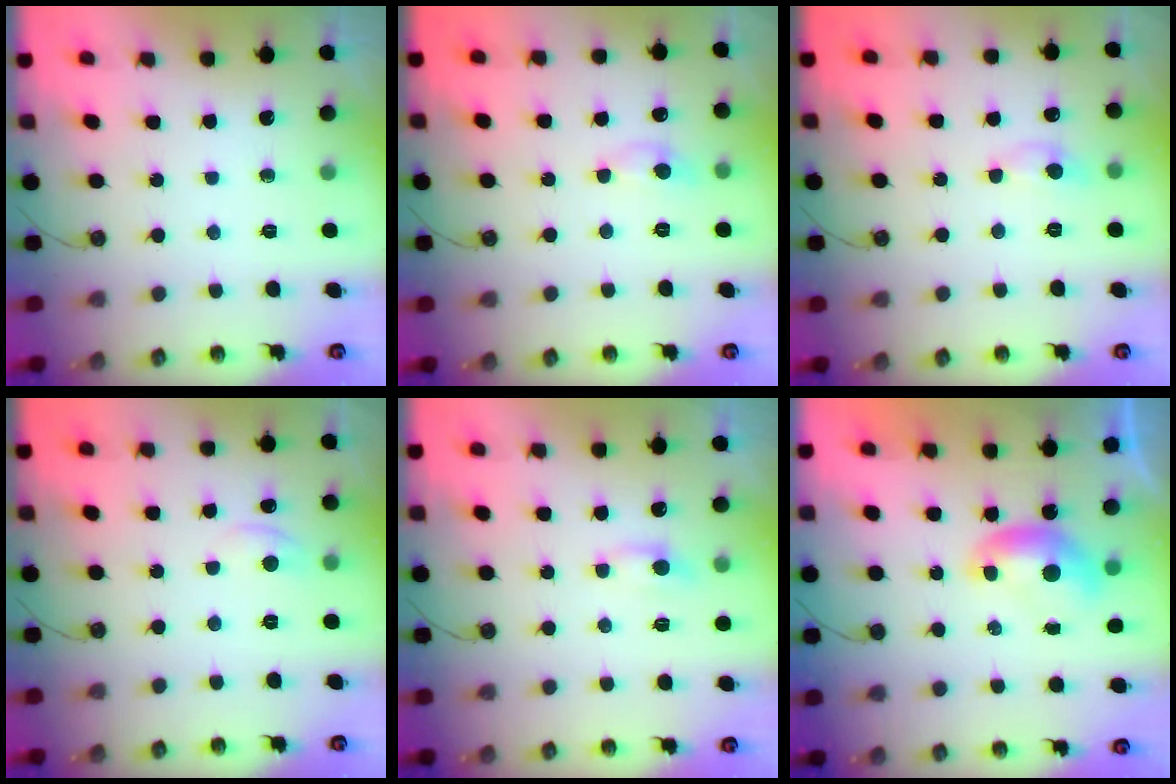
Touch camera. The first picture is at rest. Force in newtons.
{"total": 0.9, "press": 0.7, "slide": 0.5}
{"total": 0.9, "press": 0.7, "slide": 0.5}
{"total": 0.6, "press": 0.3, "slide": 0.5}
{"total": 0.6, "press": 0.4, "slide": 0.5}
{"total": 0.0}